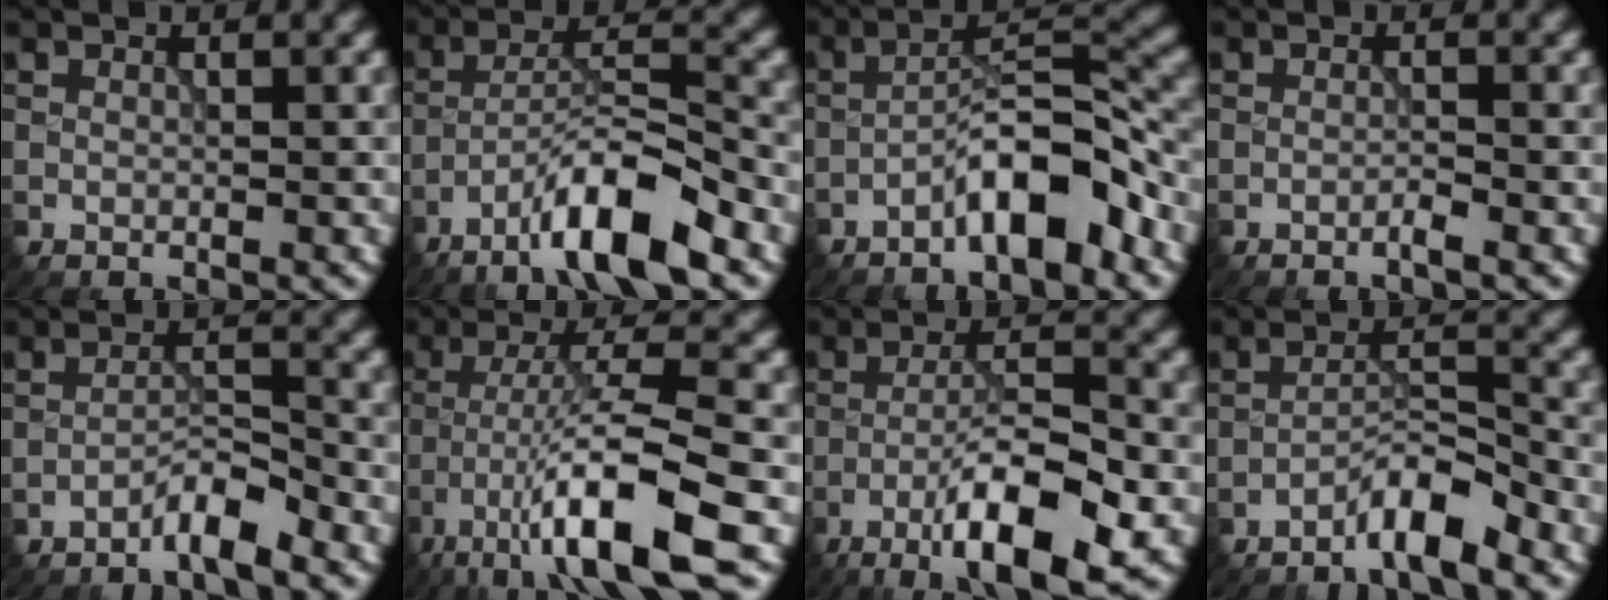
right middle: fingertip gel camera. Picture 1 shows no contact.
{"total": 8.1, "force": [-5.1, 1.4, 6.1], "torque": [-0.105, 0.013, -0.091]}
{"total": 6.7, "force": [-3.7, 1.7, 5.3], "torque": [-0.087, 0.022, -0.068]}
{"total": 0.9, "force": [-0.7, 0.0, 0.6], "torque": [-0.012, 0.003, -0.015]}
{"total": 2.9, "force": [-2.3, 0.2, 1.7], "torque": [-0.030, 0.011, -0.047]}
{"total": 9.7, "force": [-5.2, 1.6, 8.0], "torque": [-0.136, 0.010, -0.095]}
{"total": 9.0, "force": [-4.7, 2.0, 7.4], "torque": [-0.123, 0.011, -0.085]}
{"total": 3.9, "force": [-3.0, 0.4, 2.4], "torque": [-0.042, 0.013, -0.060]}